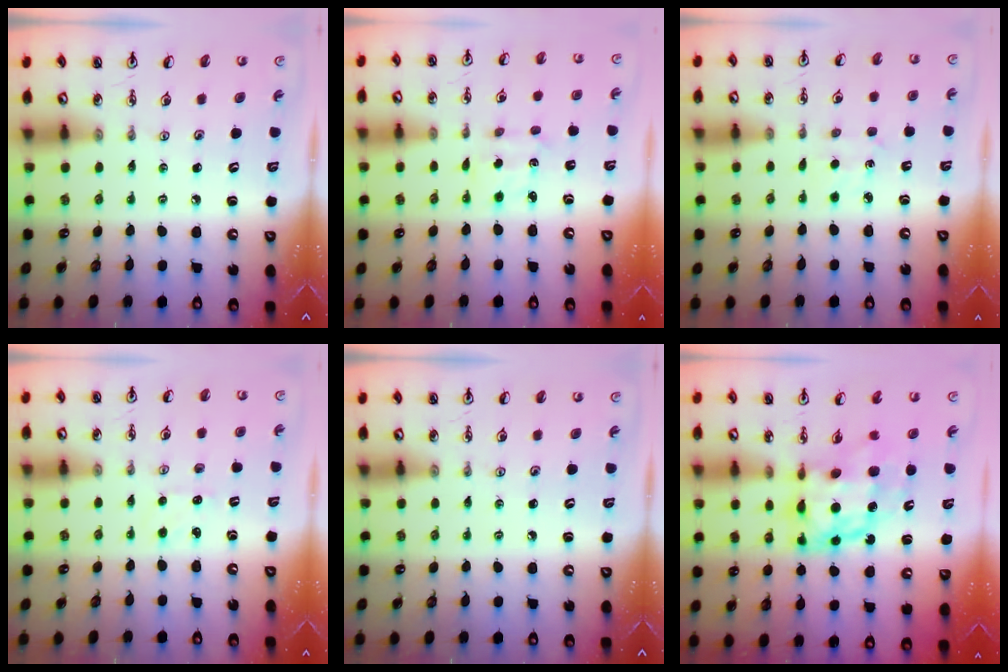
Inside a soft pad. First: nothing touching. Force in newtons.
{"total": 2.3, "press": 2.3, "slide": 0.4}
{"total": 2.6, "press": 2.6, "slide": 0.4}
{"total": 2.2, "press": 2.2, "slide": 0.3}
{"total": 0.0}
{"total": 10.1, "press": 10.0, "slide": 1.0}